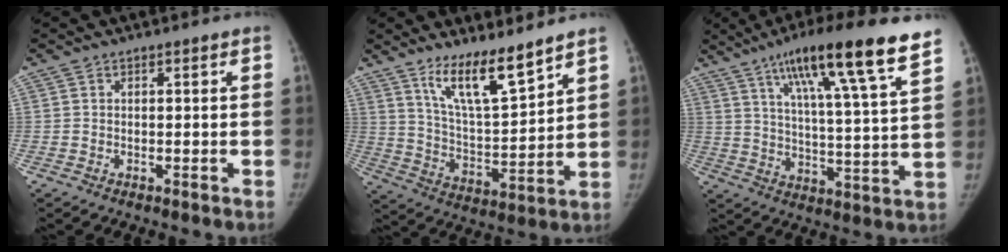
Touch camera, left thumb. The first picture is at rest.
{"total": 12.3, "force": [9.2, 2.2, 7.9], "torque": [-0.123, -0.071, 0.175]}
{"total": 20.2, "force": [12.8, 1.9, 15.5], "torque": [-0.227, -0.036, 0.197]}